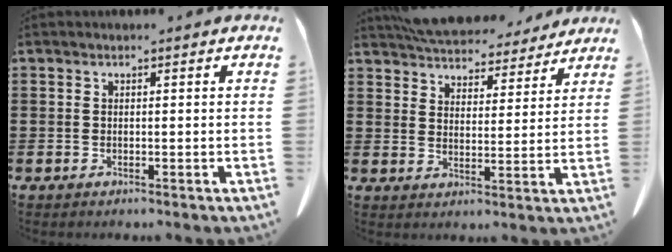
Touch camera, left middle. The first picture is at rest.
{"total": 6.0, "force": [5.9, 0.8, 0.8], "torque": [-0.044, -0.031, 0.106]}